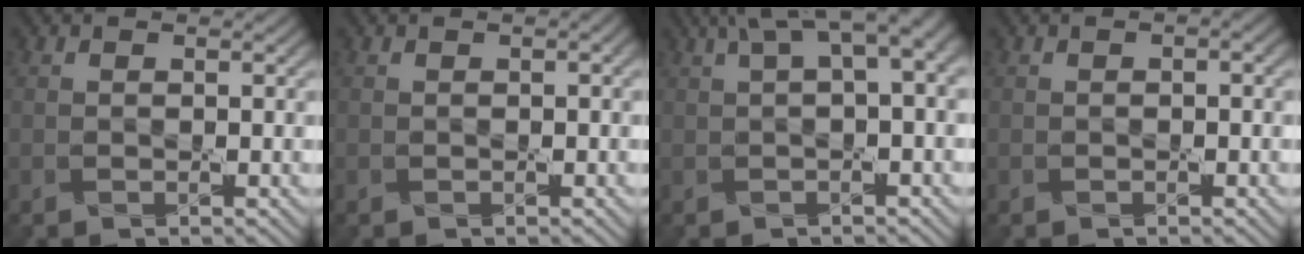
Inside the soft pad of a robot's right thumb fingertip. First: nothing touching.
{"total": 0.5, "force": [0.1, 0.1, 0.5], "torque": [-0.008, 0.004, 0.000]}
{"total": 6.0, "force": [2.1, 1.5, 5.4], "torque": [-0.087, 0.028, 0.037]}
{"total": 1.1, "force": [0.1, 0.4, 1.0], "torque": [-0.014, 0.005, -0.001]}